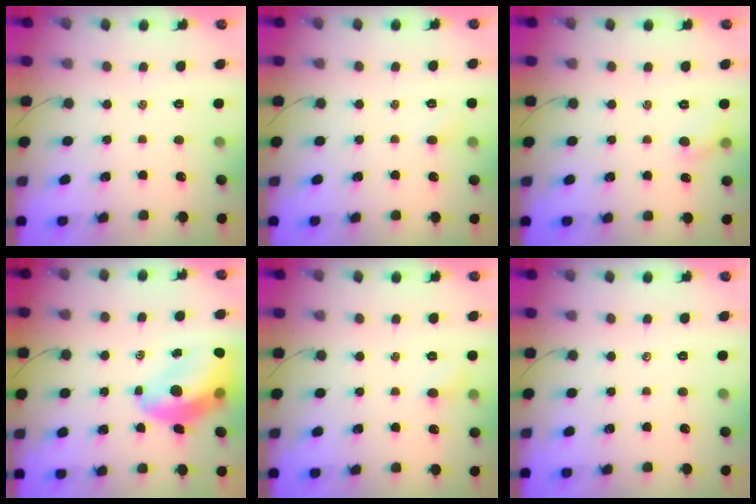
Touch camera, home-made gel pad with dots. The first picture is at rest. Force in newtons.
{"total": 2.2, "press": 2.1, "slide": 0.6}
{"total": 4.4, "press": 4.2, "slide": 1.2}
{"total": 13.3, "press": 12.6, "slide": 4.0}
{"total": 3.5, "press": 3.3, "slide": 1.2}
{"total": 0.0}